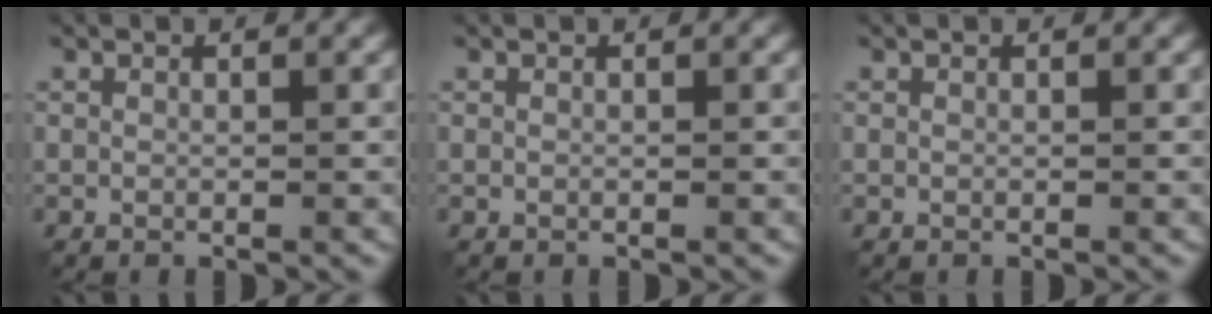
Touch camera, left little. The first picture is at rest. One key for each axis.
{"total": 0.0}
{"total": 0.0}